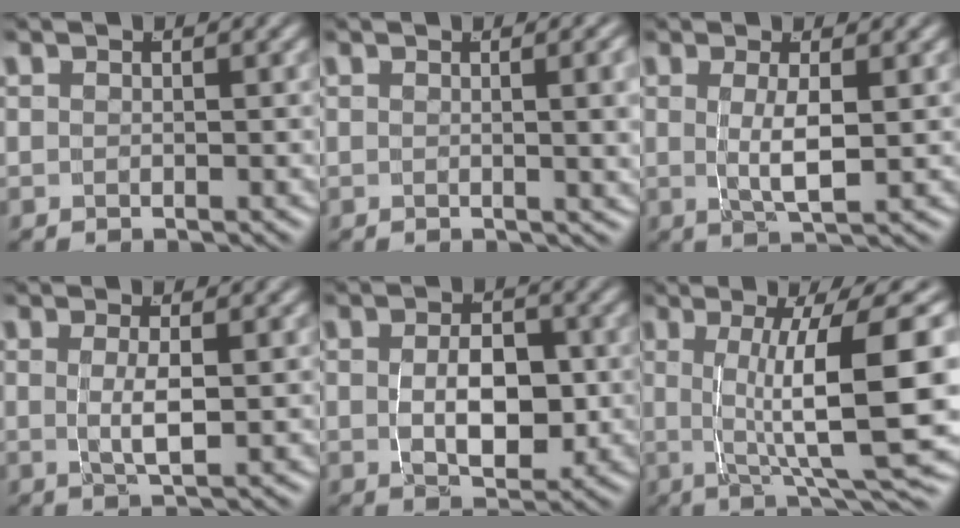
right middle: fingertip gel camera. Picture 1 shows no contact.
{"total": 3.6, "force": [0.8, 0.5, 3.5], "torque": [-0.021, 0.014, 0.003]}
{"total": 3.3, "force": [-0.1, 0.3, 3.3], "torque": [-0.064, -0.014, 0.008]}
{"total": 2.5, "force": [-0.1, 0.1, 2.5], "torque": [-0.052, -0.014, 0.008]}
{"total": 4.8, "force": [-0.2, 2.4, 4.2], "torque": [-0.069, -0.017, 0.005]}
{"total": 10.9, "force": [0.1, 2.2, 10.6], "torque": [-0.121, 0.003, 0.006]}